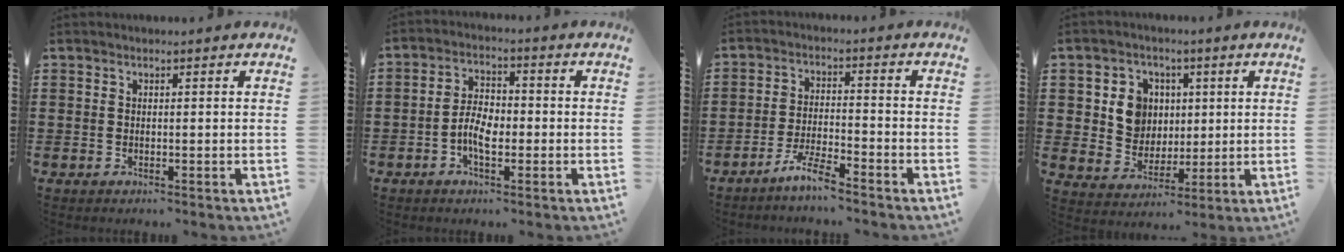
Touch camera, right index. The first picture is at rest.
{"total": 4.9, "force": [-1.6, 2.5, 3.9], "torque": [-0.080, 0.005, -0.031]}
{"total": 4.8, "force": [-4.3, 0.0, 2.1], "torque": [-0.060, -0.004, -0.087]}
{"total": 7.1, "force": [1.5, 6.4, 2.5], "torque": [-0.063, 0.015, 0.023]}